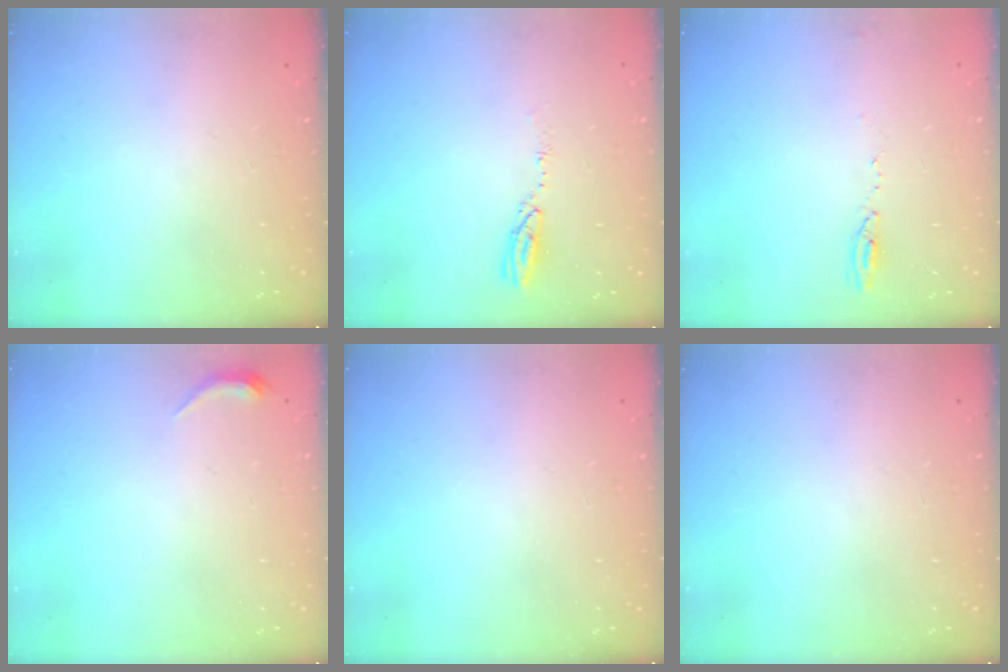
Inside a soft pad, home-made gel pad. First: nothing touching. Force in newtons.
{"total": 3.7, "press": 3.7, "slide": 0.2}
{"total": 4.1, "press": 3.9, "slide": 1.4}
{"total": 3.7, "press": 3.6, "slide": 0.7}
{"total": 0.0}
{"total": 0.0}